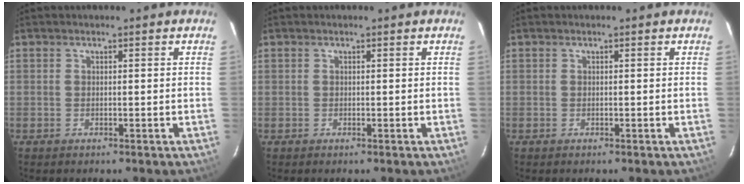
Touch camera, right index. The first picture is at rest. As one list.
[{"total": 0.7, "force": [0.0, 0.7, 0.0], "torque": [0.002, 0.002, 0.001]}, {"total": 0.0}]